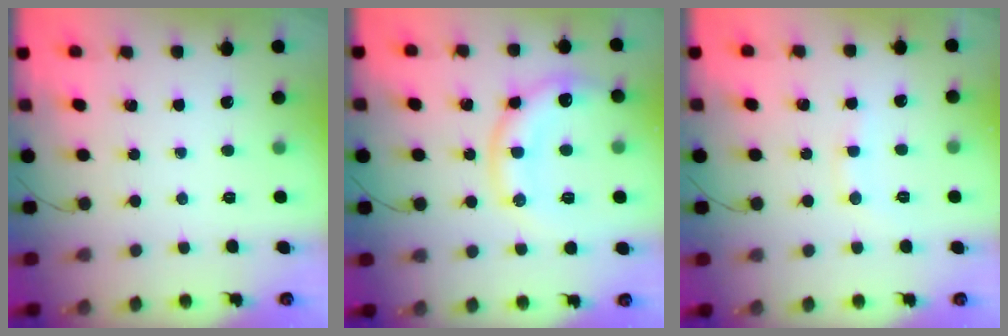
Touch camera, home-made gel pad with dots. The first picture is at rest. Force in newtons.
{"total": 13.4, "press": 13.3, "slide": 1.5}
{"total": 5.9, "press": 5.7, "slide": 1.6}